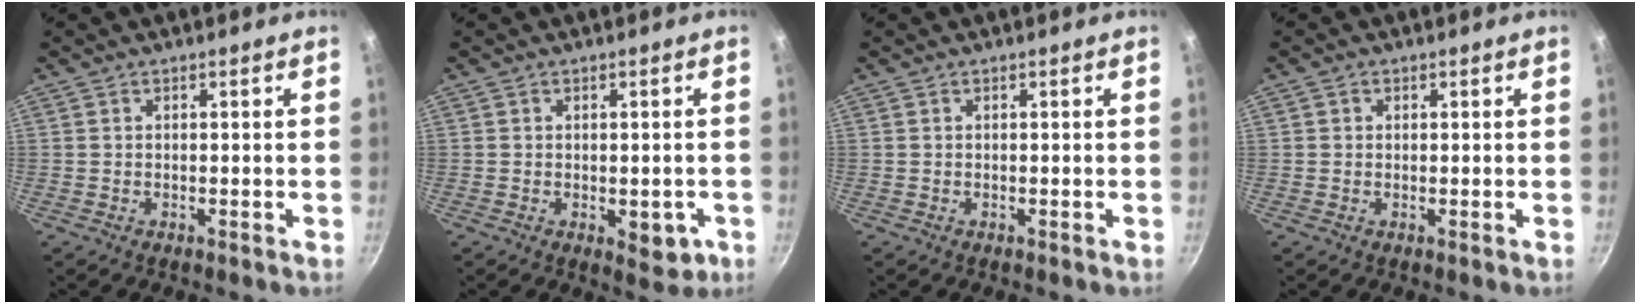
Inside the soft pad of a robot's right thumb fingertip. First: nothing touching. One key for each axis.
{"total": 4.4, "fx": -1.0, "fy": 2.5, "fz": 3.4, "tx": -0.031, "ty": -0.001, "tz": -0.008}
{"total": 0.0}
{"total": 0.9, "fx": 0.2, "fy": 0.9, "fz": 0.2, "tx": 0.000, "ty": 0.002, "tz": 0.001}